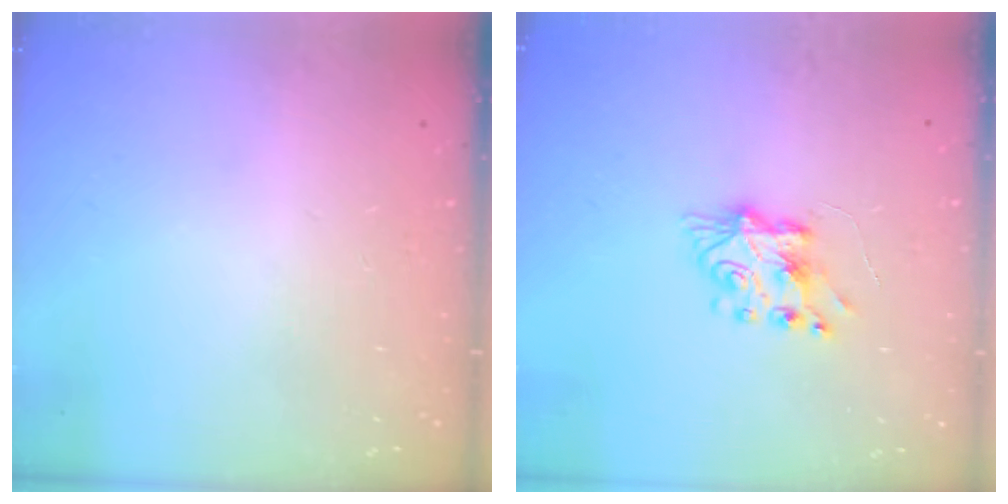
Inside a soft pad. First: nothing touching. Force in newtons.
{"total": 7.9, "press": 7.8, "slide": 1.0}